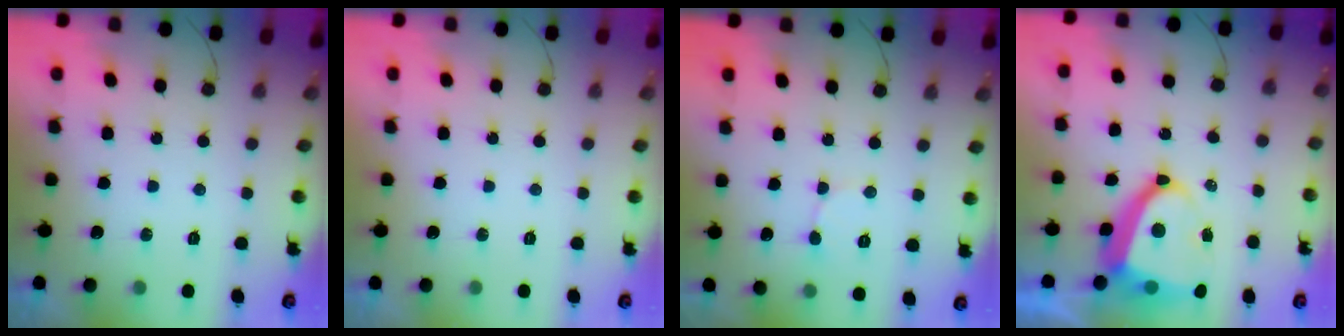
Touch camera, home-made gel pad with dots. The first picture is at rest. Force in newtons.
{"total": 0.0}
{"total": 0.9, "press": 0.9, "slide": 0.1}
{"total": 14.3, "press": 14.2, "slide": 1.6}